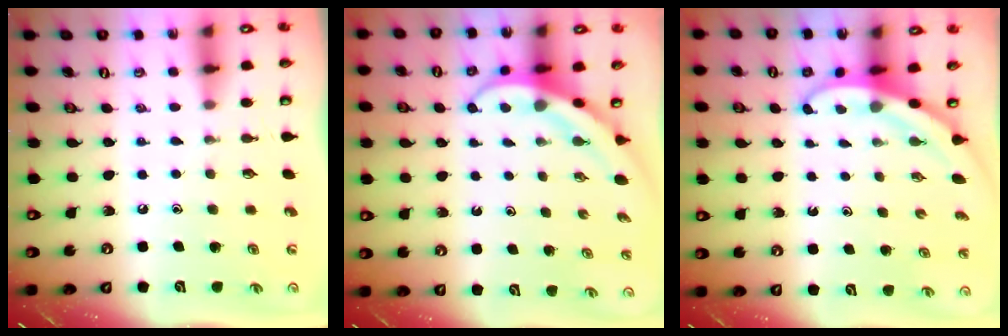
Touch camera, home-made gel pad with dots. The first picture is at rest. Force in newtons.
{"total": 4.0, "press": 3.9, "slide": 0.4}
{"total": 3.1, "press": 3.1, "slide": 0.1}